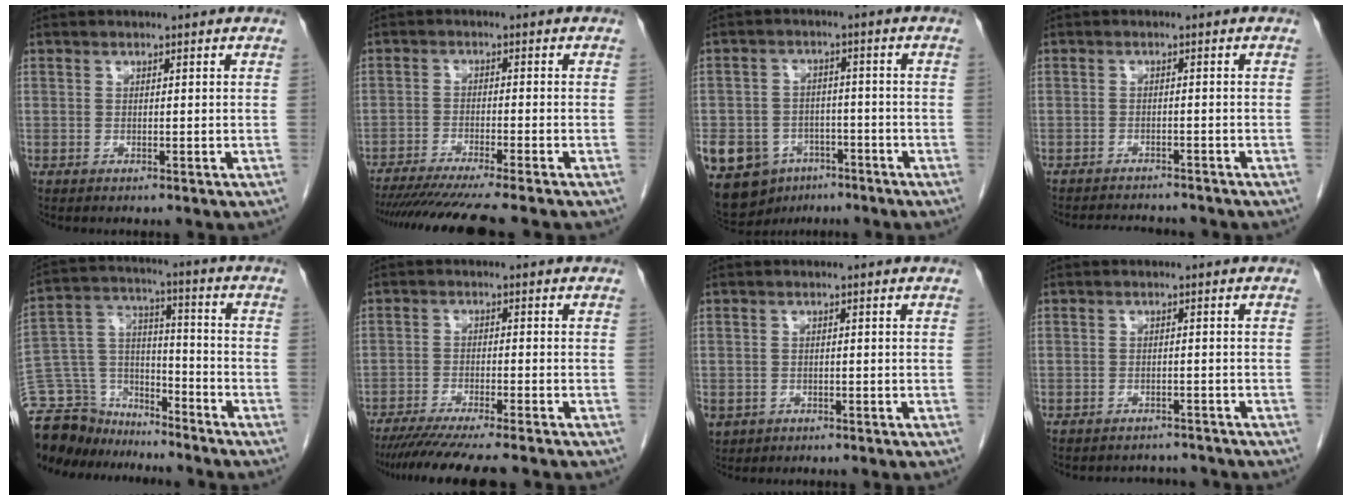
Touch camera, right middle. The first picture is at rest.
{"total": 13.4, "force": [-11.7, -0.9, 6.5], "torque": [-0.078, -0.035, -0.177]}
{"total": 14.6, "force": [-7.5, 11.1, 5.8], "torque": [-0.146, 0.009, -0.106]}
{"total": 7.2, "force": [-6.8, 1.5, 1.7], "torque": [-0.026, -0.004, -0.091]}
{"total": 15.9, "force": [-14.5, 6.1, 2.2], "torque": [-0.061, 0.058, -0.246]}
{"total": 11.3, "force": [-9.7, -0.1, 5.8], "torque": [-0.072, -0.029, -0.148]}
{"total": 3.8, "force": [-1.9, 3.1, 1.1], "torque": [-0.028, -0.002, -0.027]}
{"total": 5.2, "force": [-4.9, 1.7, 0.1], "torque": [-0.003, 0.005, -0.059]}